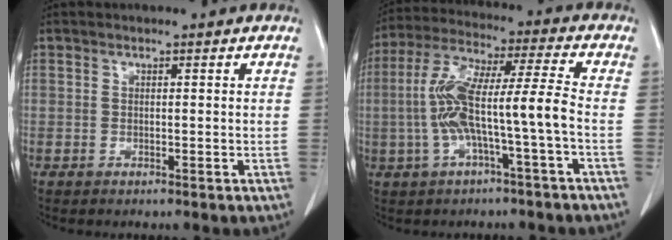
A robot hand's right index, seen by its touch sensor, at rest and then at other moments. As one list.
[{"total": 11.4, "force": [-2.3, 0.3, 11.2], "torque": [-0.230, 0.031, -0.042]}]